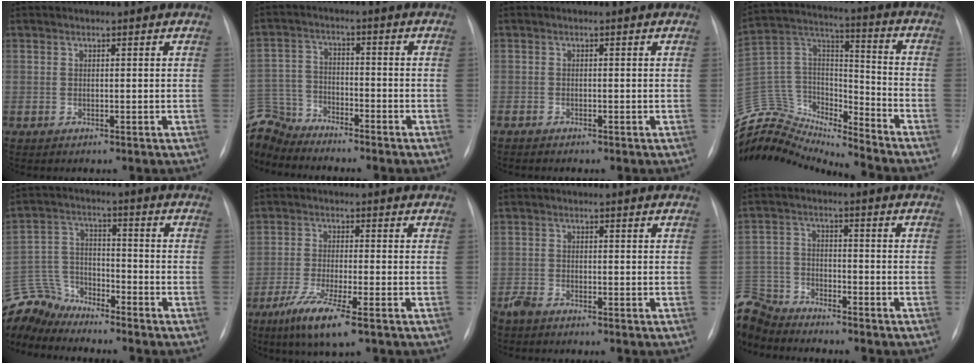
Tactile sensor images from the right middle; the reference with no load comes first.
{"total": 9.3, "force": [-9.1, 2.1, 0.4], "torque": [-0.023, 0.011, -0.181]}
{"total": 1.2, "force": [-1.0, 0.1, 0.6], "torque": [-0.009, -0.003, -0.012]}
{"total": 18.8, "force": [-18.5, 2.0, 2.8], "torque": [-0.052, 0.059, -0.328]}
{"total": 10.0, "force": [-9.8, 2.2, 0.6], "torque": [-0.022, 0.016, -0.195]}
{"total": 7.6, "force": [-4.4, 0.3, 6.2], "torque": [-0.126, -0.022, -0.081]}
{"total": 2.6, "force": [-2.3, 0.6, 1.0], "torque": [-0.023, -0.005, -0.046]}
{"total": 12.3, "force": [-11.4, 3.9, 2.7], "torque": [-0.081, 0.011, -0.216]}